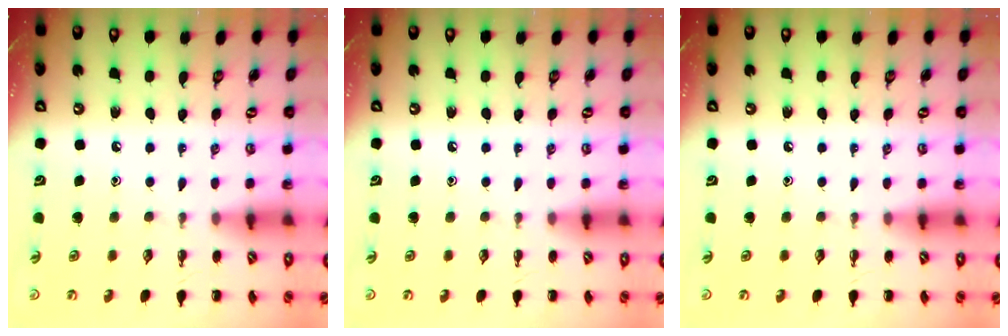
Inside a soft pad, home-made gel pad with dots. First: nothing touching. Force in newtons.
{"total": 0.0}
{"total": 0.0}